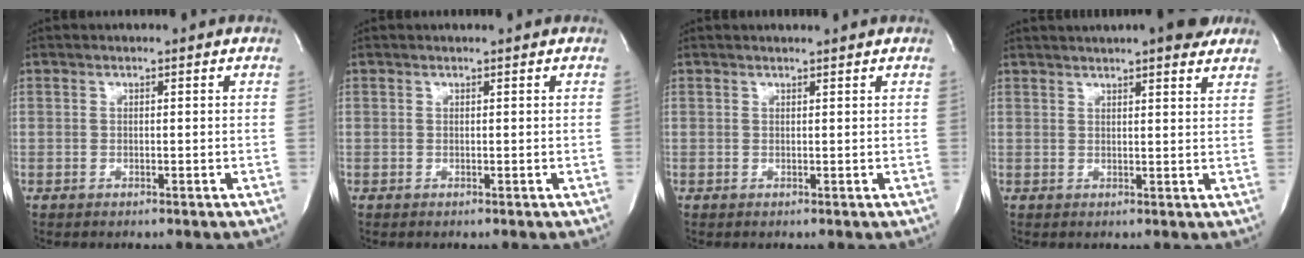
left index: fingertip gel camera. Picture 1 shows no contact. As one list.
[{"total": 0.0}, {"total": 1.8, "force": [1.7, -0.3, 0.4], "torque": [-0.007, 0.004, 0.022]}, {"total": 11.0, "force": [9.2, 1.3, 5.9], "torque": [-0.087, 0.021, 0.111]}]